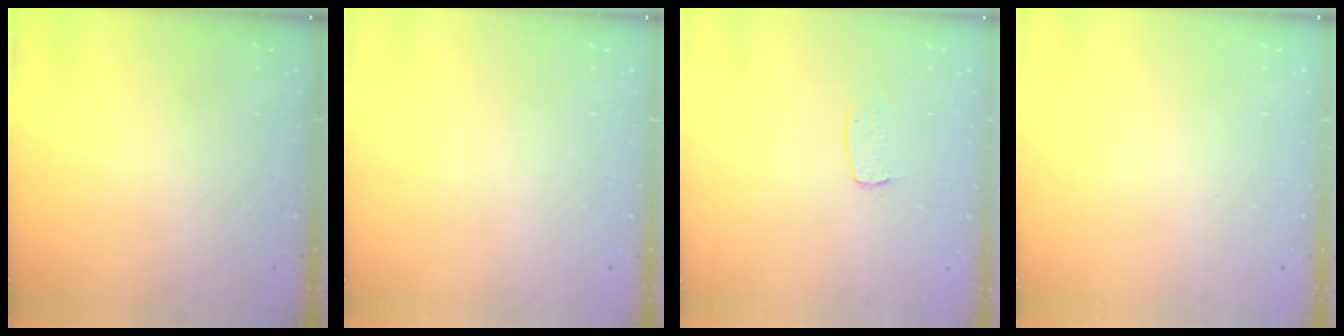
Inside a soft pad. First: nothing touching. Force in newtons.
{"total": 0.0}
{"total": 4.6, "press": 4.6, "slide": 0.3}
{"total": 0.0}